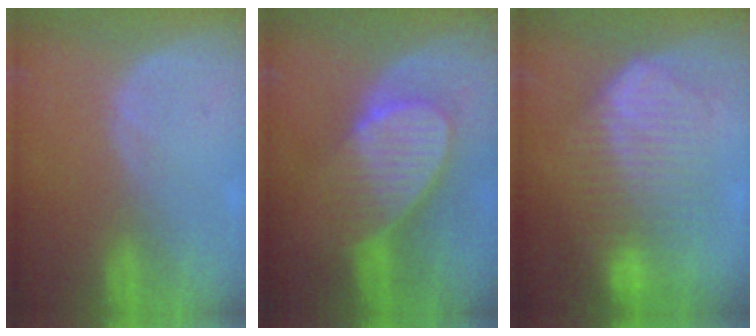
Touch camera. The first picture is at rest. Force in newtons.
{"total": 8.1, "press": 7.6, "slide": 2.8}
{"total": 10.0, "press": 10.0, "slide": 0.6}